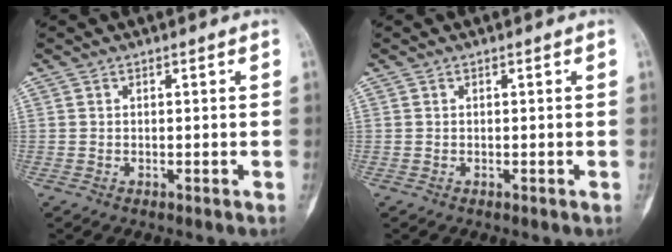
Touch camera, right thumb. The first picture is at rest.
{"total": 0.0}